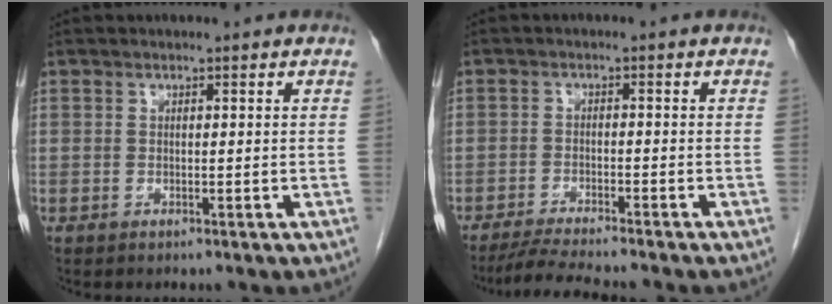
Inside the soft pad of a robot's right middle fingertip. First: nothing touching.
{"total": 6.4, "force": [-5.7, -0.7, 2.8], "torque": [-0.049, -0.023, -0.098]}